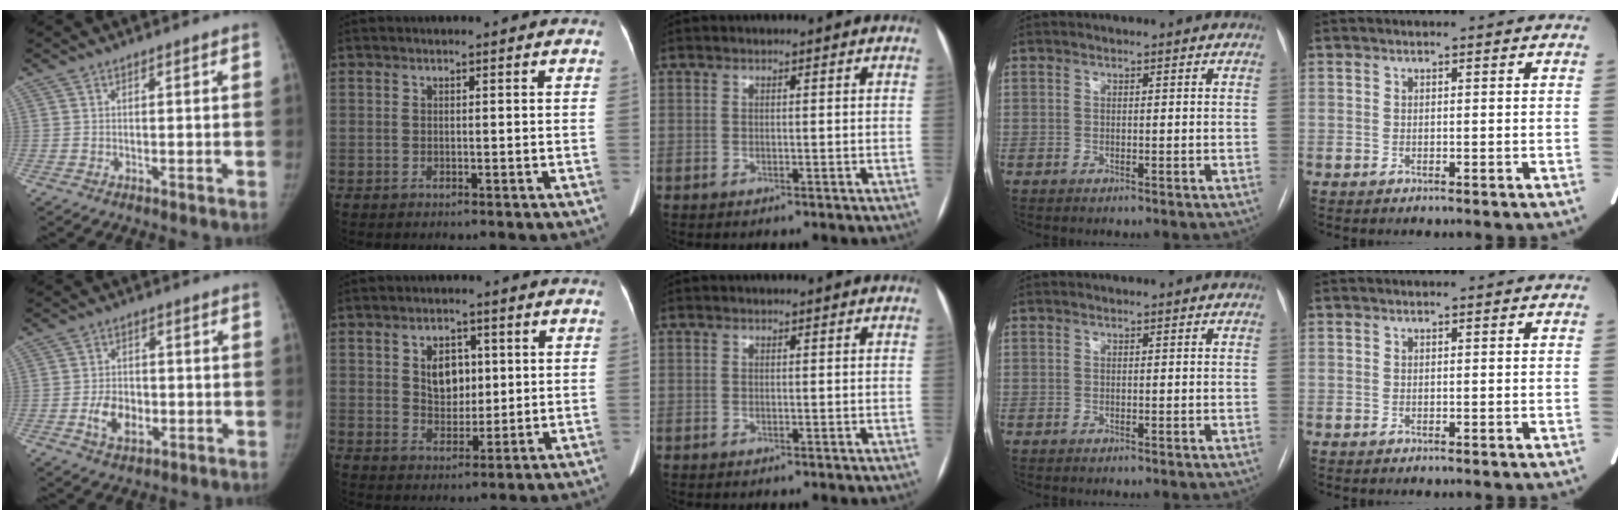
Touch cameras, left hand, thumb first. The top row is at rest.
{"thumb": {"total": 6.6, "force": [-1.6, 4.5, 4.5], "torque": [-0.063, 0.005, -0.026]}, "index": {"total": 5.5, "force": [1.2, 3.8, 3.8], "torque": [-0.067, 0.004, 0.029]}}